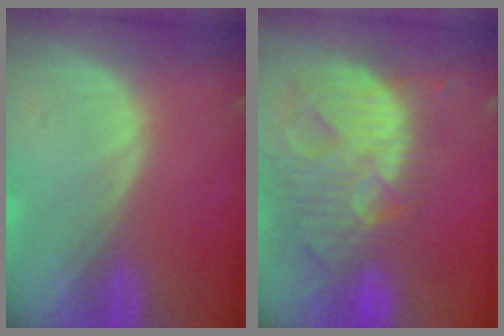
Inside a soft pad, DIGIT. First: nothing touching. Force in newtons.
{"total": 13.8, "press": 11.7, "slide": 7.4}